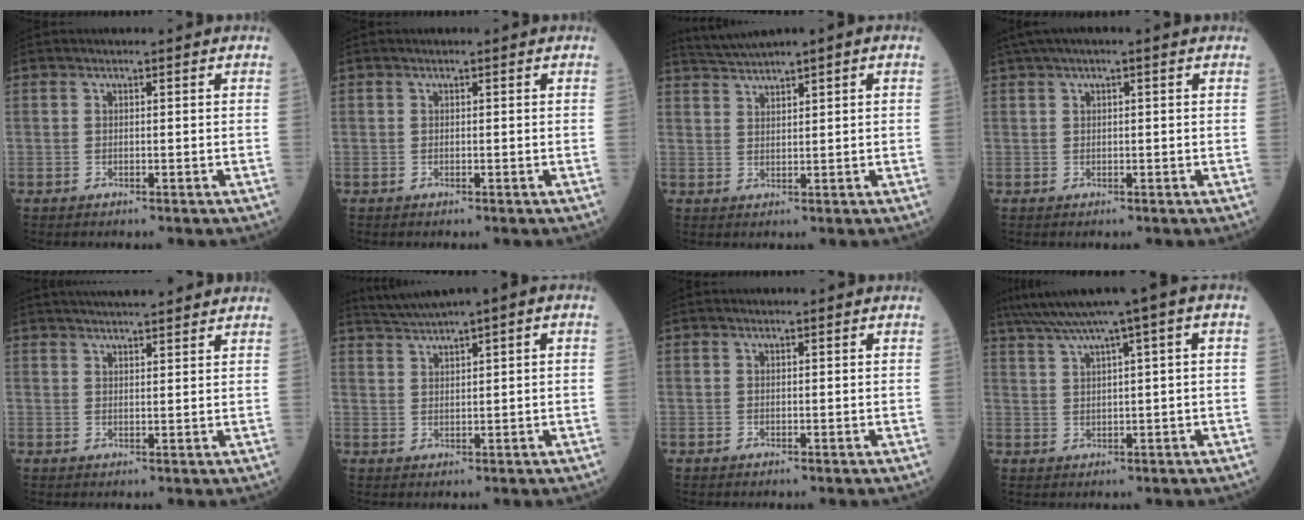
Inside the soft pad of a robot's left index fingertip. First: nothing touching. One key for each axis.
{"total": 0.0}
{"total": 3.4, "fx": 2.8, "fy": -0.5, "fz": 1.8, "tx": -0.043, "ty": 0.017, "tz": 0.061}
{"total": 3.3, "fx": 2.0, "fy": 0.2, "fz": 2.6, "tx": -0.052, "ty": 0.029, "tz": 0.035}
{"total": 10.5, "fx": 9.3, "fy": 1.4, "fz": 4.7, "tx": -0.068, "ty": 0.028, "tz": 0.124}
{"total": 4.4, "fx": 3.1, "fy": -0.2, "fz": 3.2, "tx": -0.063, "ty": 0.023, "tz": 0.059}
{"total": 0.0}
{"total": 8.1, "fx": 4.6, "fy": -0.4, "fz": 6.6, "tx": -0.116, "ty": 0.035, "tz": 0.079}